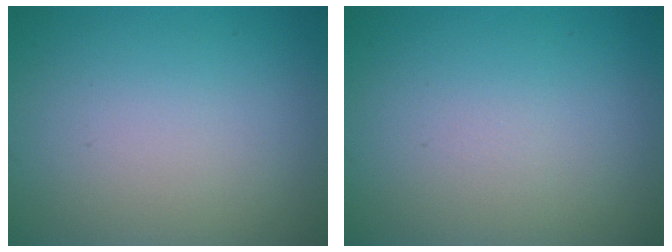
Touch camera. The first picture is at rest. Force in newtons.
{"total": 0.0}